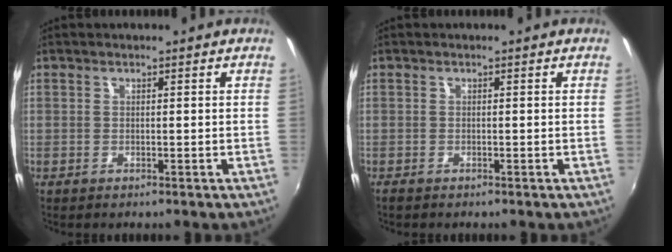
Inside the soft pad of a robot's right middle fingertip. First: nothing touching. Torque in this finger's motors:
{"motor_torque": [0.37, -0.32, -0.03, 0.00]}